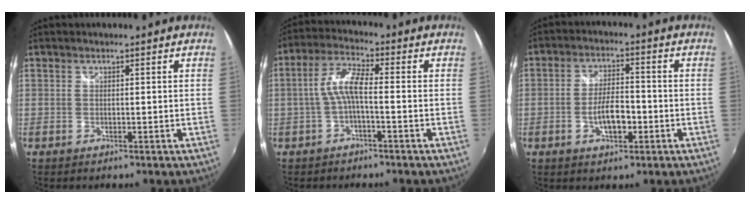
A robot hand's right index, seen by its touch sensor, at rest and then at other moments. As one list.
[{"total": 5.5, "force": [-1.4, 1.0, 5.2], "torque": [-0.117, 0.013, -0.029]}, {"total": 6.6, "force": [-2.2, 2.8, 5.5], "torque": [-0.107, 0.001, -0.034]}]